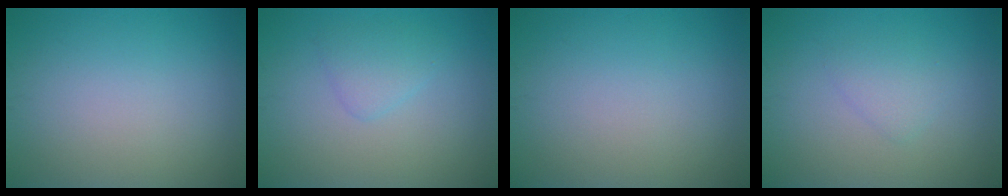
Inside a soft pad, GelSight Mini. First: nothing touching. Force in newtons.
{"total": 1.8, "press": 1.8, "slide": 0.1}
{"total": 0.0}
{"total": 1.5, "press": 1.5, "slide": 0.1}